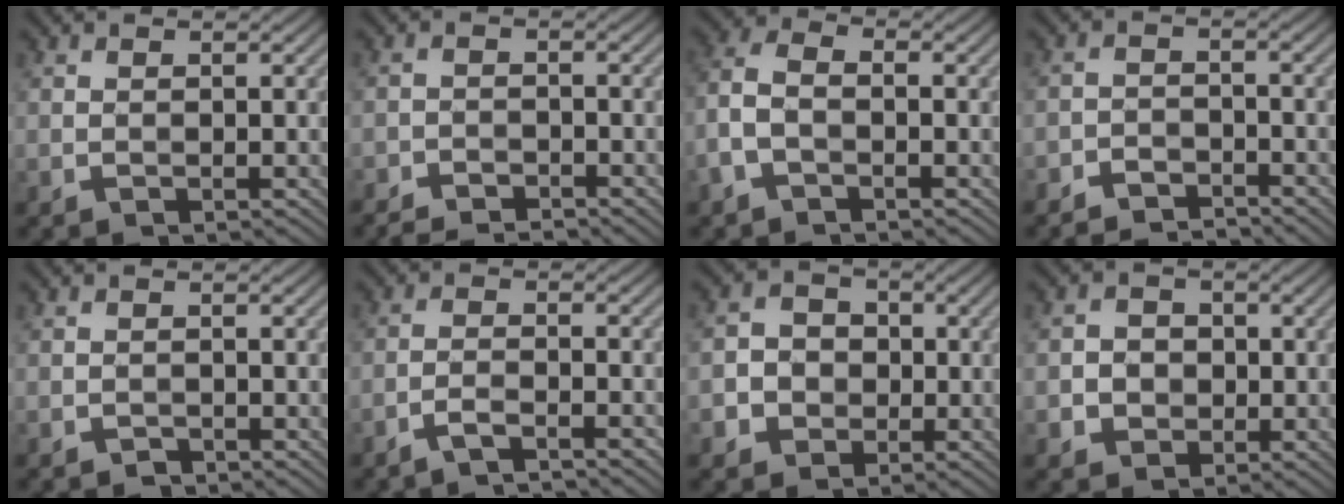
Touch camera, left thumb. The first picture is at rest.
{"total": 3.7, "force": [-3.4, 0.8, 1.2], "torque": [-0.028, -0.001, -0.067]}
{"total": 4.2, "force": [-1.8, 2.3, 3.0], "torque": [-0.077, 0.008, -0.049]}
{"total": 3.9, "force": [-3.7, 1.0, 1.0], "torque": [-0.013, 0.001, -0.071]}
{"total": 0.8, "force": [-0.7, 0.4, 0.2], "torque": [-0.001, -0.001, -0.015]}
{"total": 3.2, "force": [-2.6, 0.5, 1.8], "torque": [-0.033, 0.004, -0.058]}
{"total": 4.7, "force": [-1.0, 4.3, 1.4], "torque": [-0.023, 0.006, -0.033]}
{"total": 3.6, "force": [-0.6, 3.4, 1.2], "torque": [-0.018, 0.000, -0.024]}